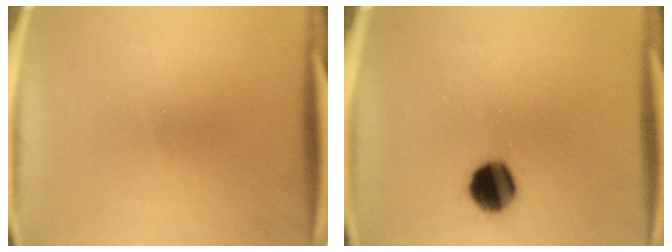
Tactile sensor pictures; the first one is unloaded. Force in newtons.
{"total": 10.2}